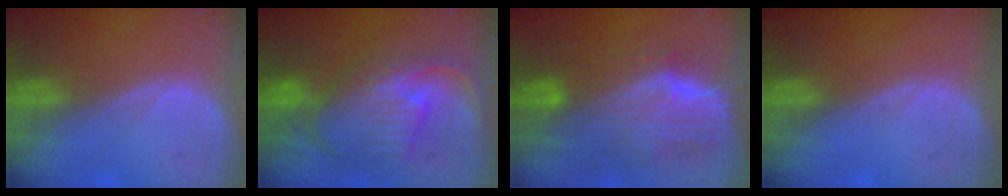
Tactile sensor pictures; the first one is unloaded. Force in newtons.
{"total": 11.1, "press": 9.7, "slide": 5.3}
{"total": 10.4, "press": 9.1, "slide": 5.0}
{"total": 0.0}